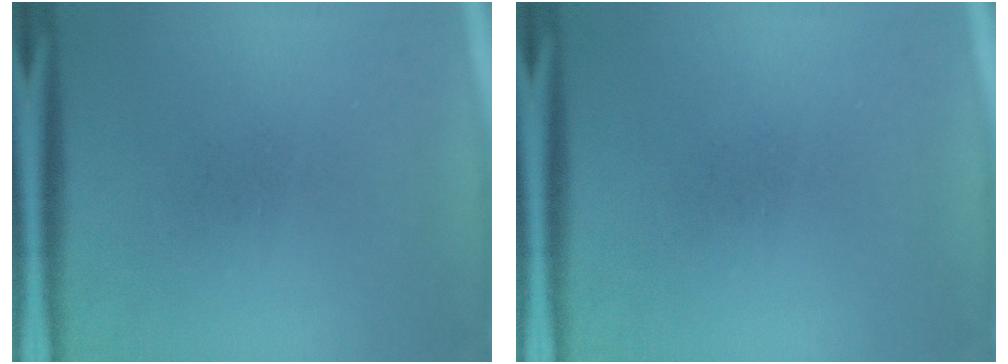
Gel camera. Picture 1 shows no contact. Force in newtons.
{"total": 0.0}